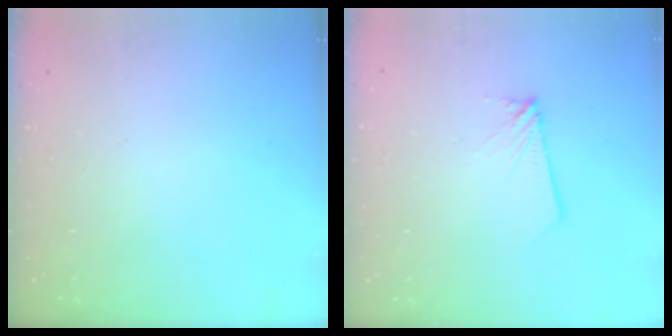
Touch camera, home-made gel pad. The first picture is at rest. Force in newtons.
{"total": 2.0, "press": 2.0, "slide": 0.1}